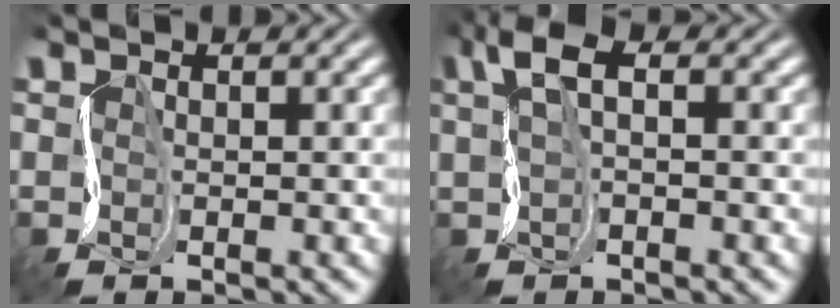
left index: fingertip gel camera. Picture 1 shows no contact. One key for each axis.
{"total": 3.6, "fx": 0.4, "fy": 1.8, "fz": 3.1, "tx": -0.074, "ty": 0.005, "tz": 0.002}